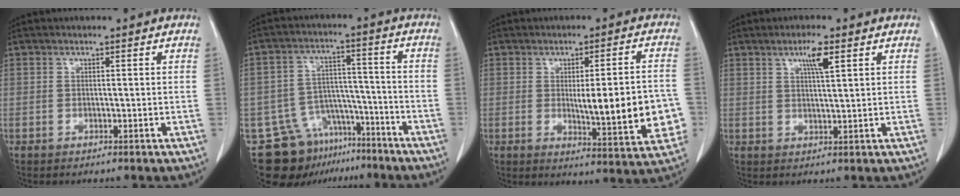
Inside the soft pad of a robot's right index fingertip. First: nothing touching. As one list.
[{"total": 12.0, "force": [-8.7, 7.5, 3.5], "torque": [-0.053, 0.046, -0.130]}, {"total": 12.7, "force": [-1.5, 2.6, 12.3], "torque": [-0.153, 0.000, -0.010]}, {"total": 3.9, "force": [2.0, 0.2, 3.3], "torque": [-0.059, -0.002, 0.035]}]